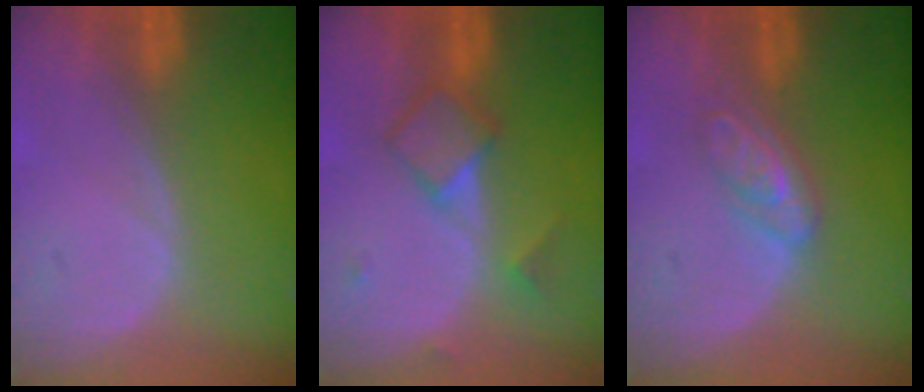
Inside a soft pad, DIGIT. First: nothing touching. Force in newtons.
{"total": 5.0, "press": 4.9, "slide": 1.0}
{"total": 4.7, "press": 4.3, "slide": 1.9}